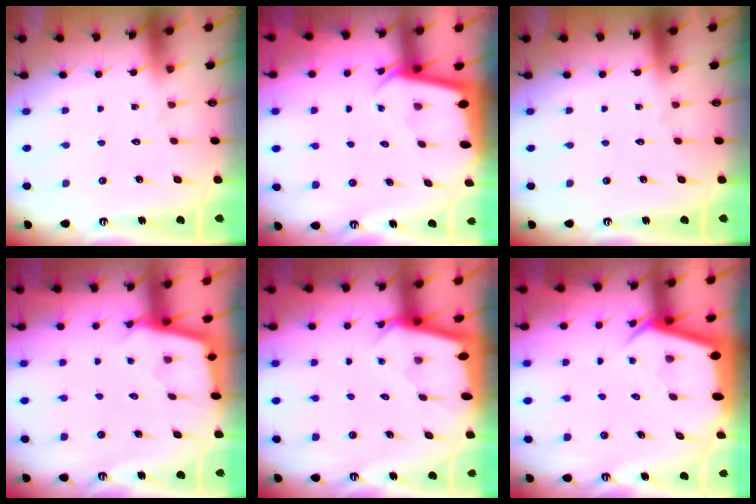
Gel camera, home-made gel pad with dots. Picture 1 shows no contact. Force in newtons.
{"total": 2.3, "press": 2.3, "slide": 0.0}
{"total": 0.0}
{"total": 2.4, "press": 2.4, "slide": 0.2}
{"total": 2.3, "press": 2.3, "slide": 0.2}
{"total": 3.8, "press": 3.8, "slide": 0.4}